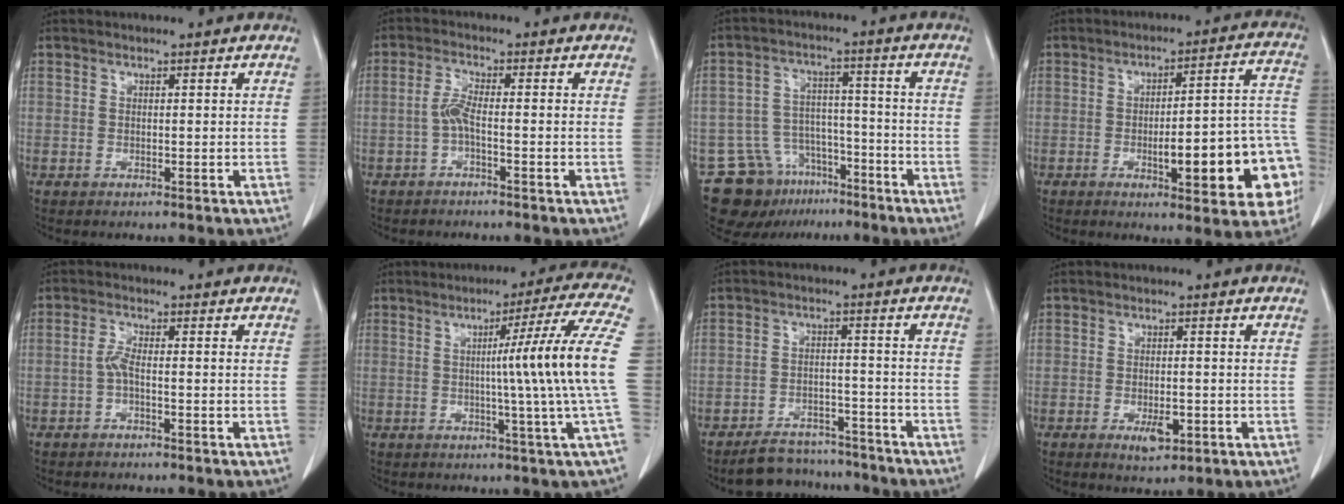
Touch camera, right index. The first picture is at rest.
{"total": 2.8, "force": [-1.1, 0.2, 2.6], "torque": [-0.056, 0.004, -0.024]}
{"total": 11.6, "force": [-7.9, 7.8, 3.3], "torque": [-0.058, 0.039, -0.120]}
{"total": 16.6, "force": [-4.9, 3.4, 15.5], "torque": [-0.139, 0.038, -0.051]}
{"total": 2.1, "force": [-0.7, 0.3, 2.0], "torque": [-0.039, 0.003, -0.017]}
{"total": 12.9, "force": [-0.2, -3.2, 12.4], "torque": [-0.166, -0.006, -0.003]}
{"total": 8.2, "force": [-7.6, 3.2, 0.6], "torque": [0.003, 0.016, -0.110]}
{"total": 3.5, "force": [-1.4, 1.4, 2.9], "torque": [-0.043, -0.001, -0.012]}